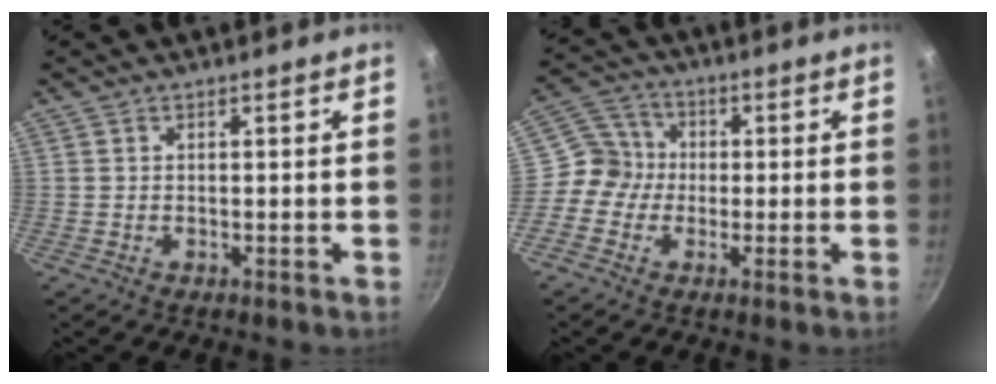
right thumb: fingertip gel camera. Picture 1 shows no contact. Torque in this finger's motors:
{"motor_torque": [0.24, 0.06, -0.08, 0.22, -0.04]}